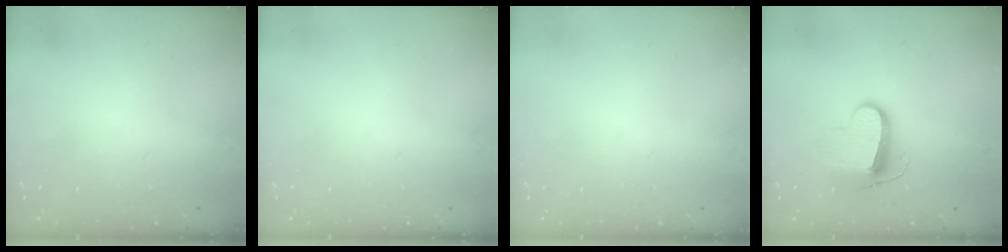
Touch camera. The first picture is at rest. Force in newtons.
{"total": 0.0}
{"total": 0.0}
{"total": 9.9, "press": 9.9, "slide": 0.1}